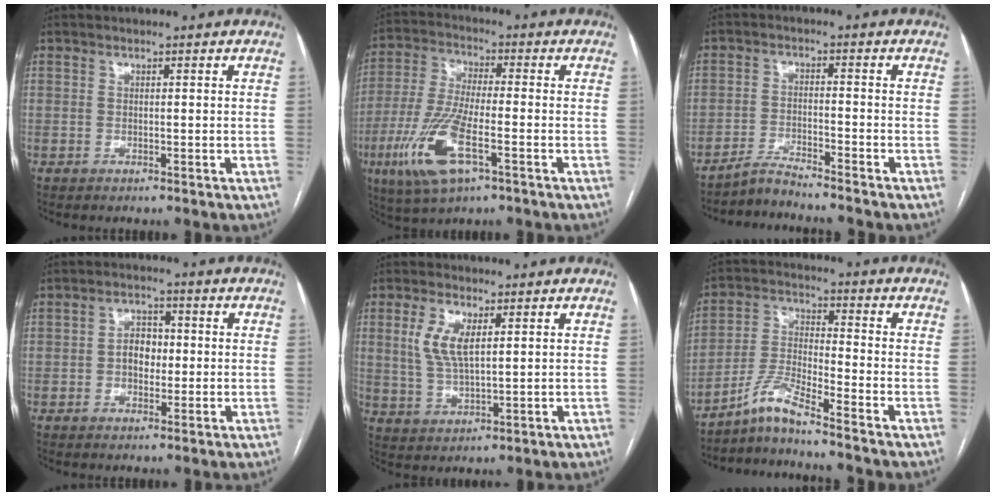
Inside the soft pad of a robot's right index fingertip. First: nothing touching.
{"total": 12.7, "force": [-5.2, 2.9, 11.1], "torque": [-0.246, -0.019, -0.096]}
{"total": 4.3, "force": [-4.2, -0.7, 0.7], "torque": [-0.015, -0.019, -0.076]}
{"total": 4.1, "force": [-0.3, 2.8, 3.0], "torque": [-0.052, 0.014, -0.005]}
{"total": 6.3, "force": [2.1, 2.3, 5.5], "torque": [-0.121, 0.004, 0.049]}
{"total": 6.5, "force": [-5.6, -1.1, 3.0], "torque": [-0.075, -0.013, -0.112]}